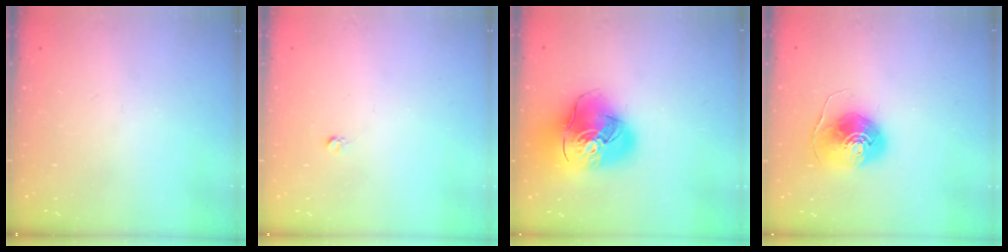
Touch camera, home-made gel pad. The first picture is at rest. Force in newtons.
{"total": 2.5, "press": 2.5, "slide": 0.2}
{"total": 19.7, "press": 19.5, "slide": 2.7}
{"total": 8.3, "press": 8.3, "slide": 0.6}